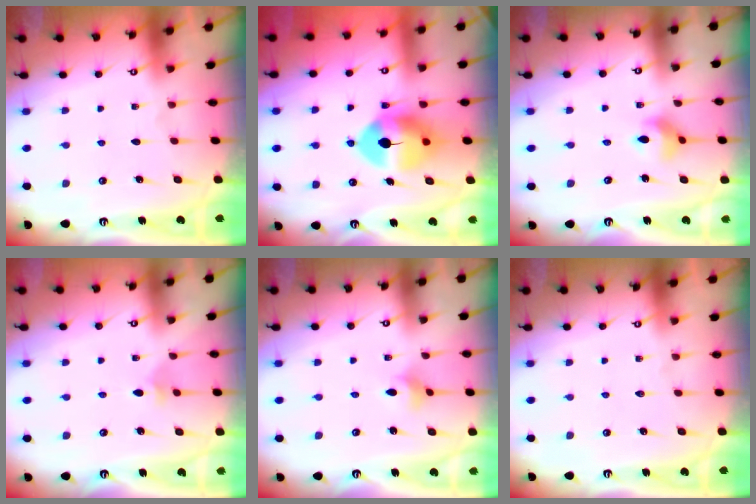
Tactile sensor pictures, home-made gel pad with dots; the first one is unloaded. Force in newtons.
{"total": 11.2, "press": 11.1, "slide": 1.9}
{"total": 7.1, "press": 6.9, "slide": 1.7}
{"total": 3.0, "press": 2.9, "slide": 0.7}
{"total": 3.0, "press": 3.0, "slide": 0.5}
{"total": 0.0}